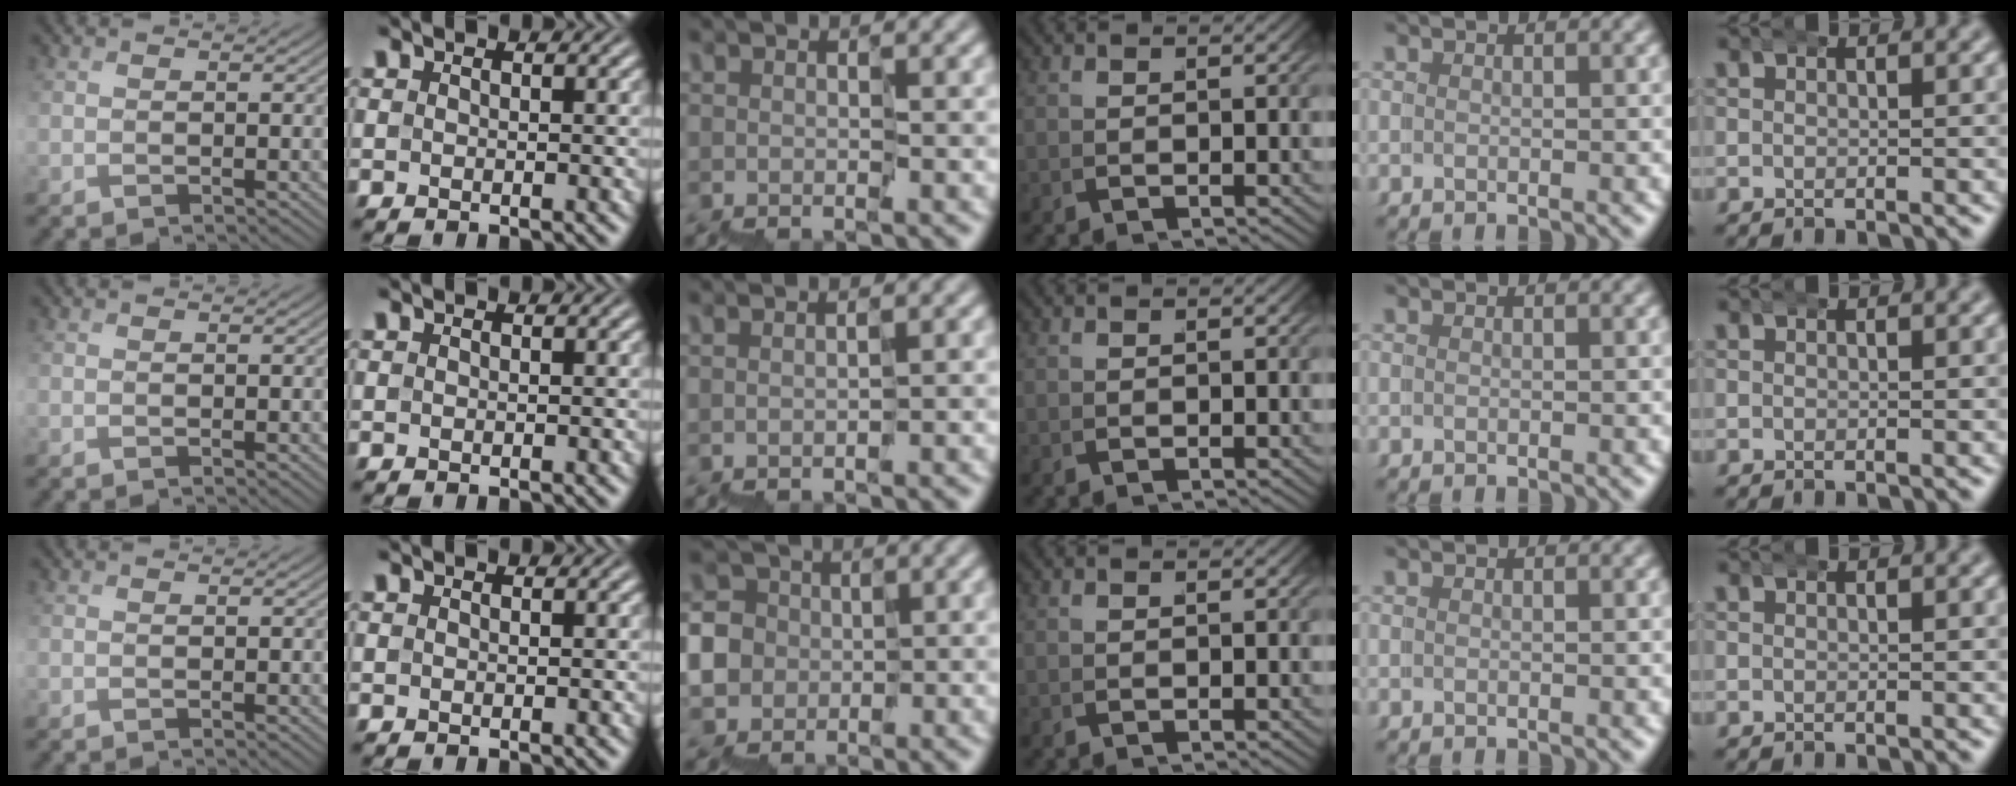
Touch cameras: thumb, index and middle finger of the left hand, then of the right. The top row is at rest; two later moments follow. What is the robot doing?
{"motion": "wrap", "object": "belt"}